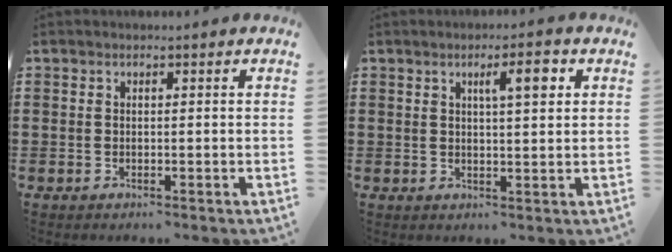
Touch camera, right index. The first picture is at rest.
{"total": 4.2, "force": [1.6, 1.0, 3.8], "torque": [-0.055, -0.001, 0.018]}